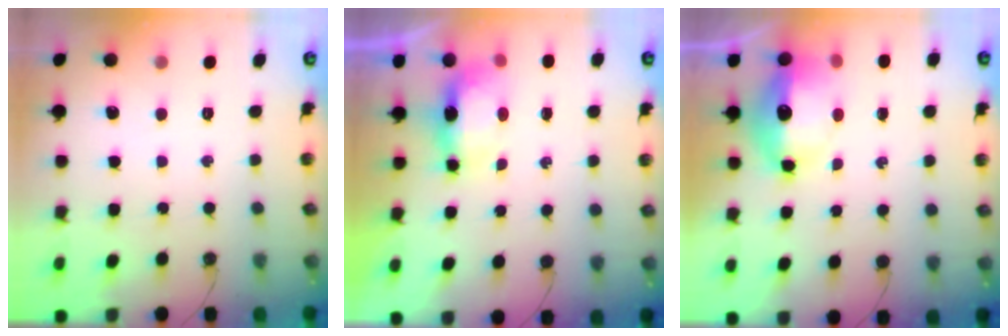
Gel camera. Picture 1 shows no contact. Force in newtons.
{"total": 15.3, "press": 8.5, "slide": 12.7}
{"total": 14.5, "press": 12.7, "slide": 6.9}